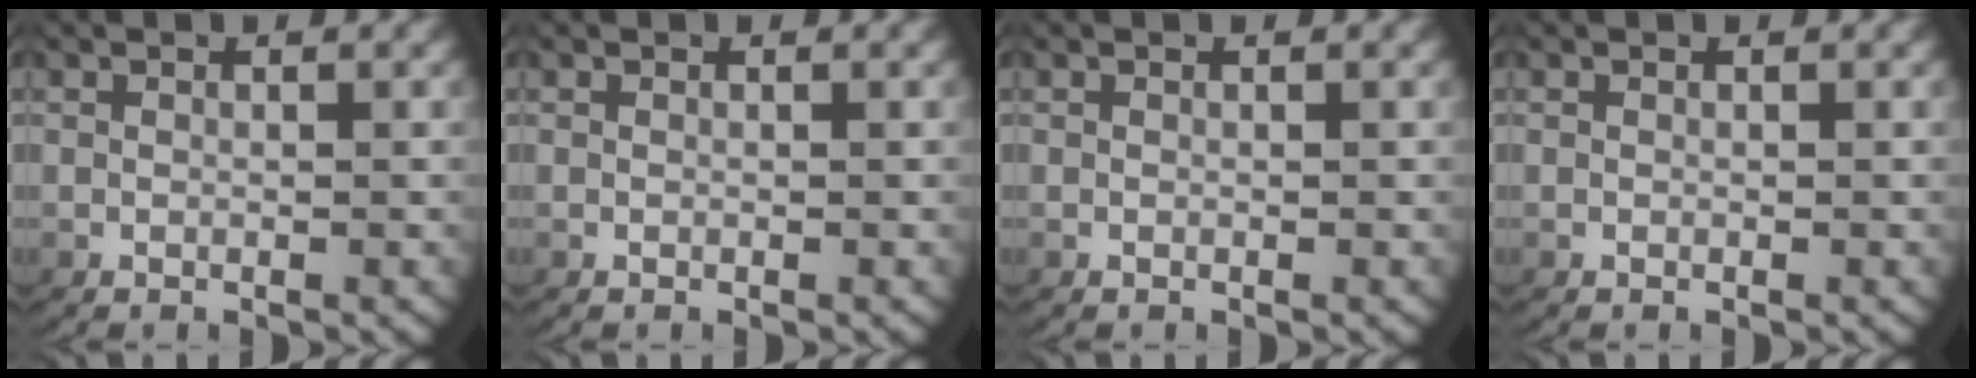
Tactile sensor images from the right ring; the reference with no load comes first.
{"total": 0.0}
{"total": 0.0}
{"total": 0.0}